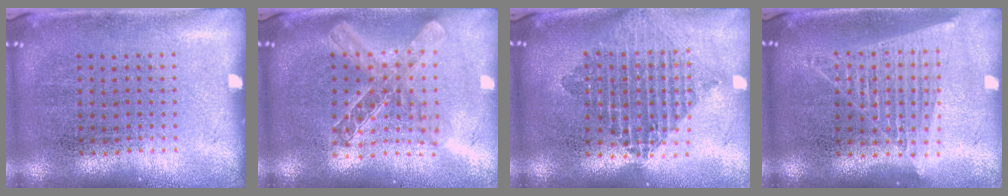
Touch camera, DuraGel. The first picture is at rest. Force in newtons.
{"total": 2.0, "press": 1.7, "slide": 1.1}
{"total": 2.1, "press": 1.7, "slide": 1.3}
{"total": 1.5, "press": 1.4, "slide": 0.6}